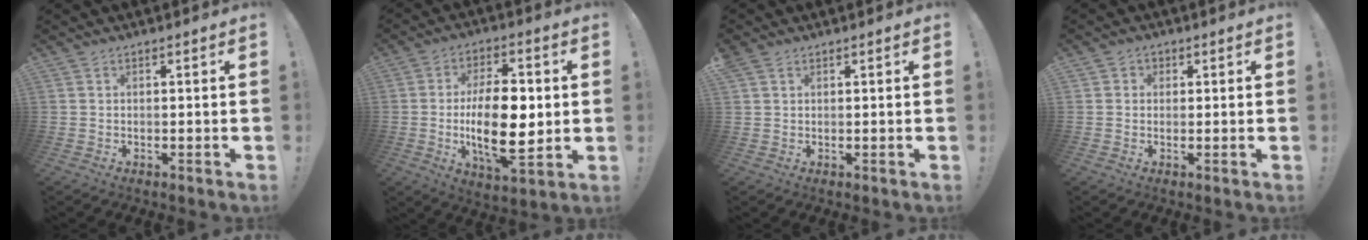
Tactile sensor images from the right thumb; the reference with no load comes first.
{"total": 19.1, "force": [-0.7, 9.1, 16.8], "torque": [-0.294, -0.008, -0.017]}
{"total": 2.2, "force": [1.4, 1.5, 0.8], "torque": [-0.017, 0.000, 0.028]}
{"total": 1.8, "force": [0.1, 1.6, 0.6], "torque": [-0.004, 0.002, -0.001]}